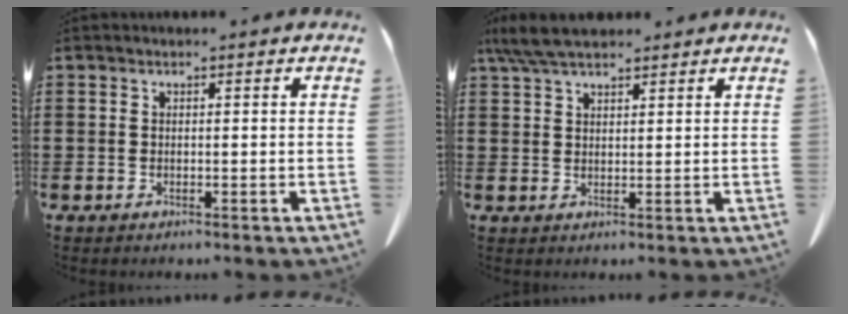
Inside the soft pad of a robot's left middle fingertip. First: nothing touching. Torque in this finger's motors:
{"motor_torque": [0.58, -0.37, 0.15, 0.07]}